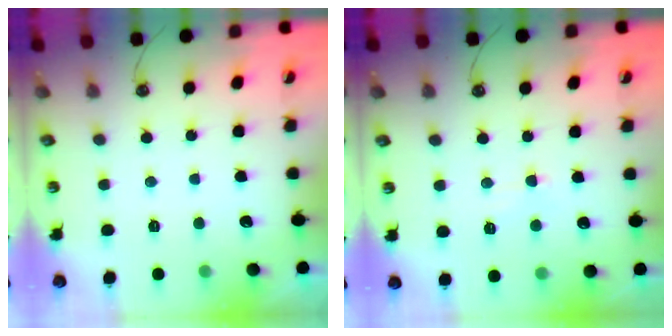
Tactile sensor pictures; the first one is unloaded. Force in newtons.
{"total": 0.7, "press": 0.1, "slide": 0.7}